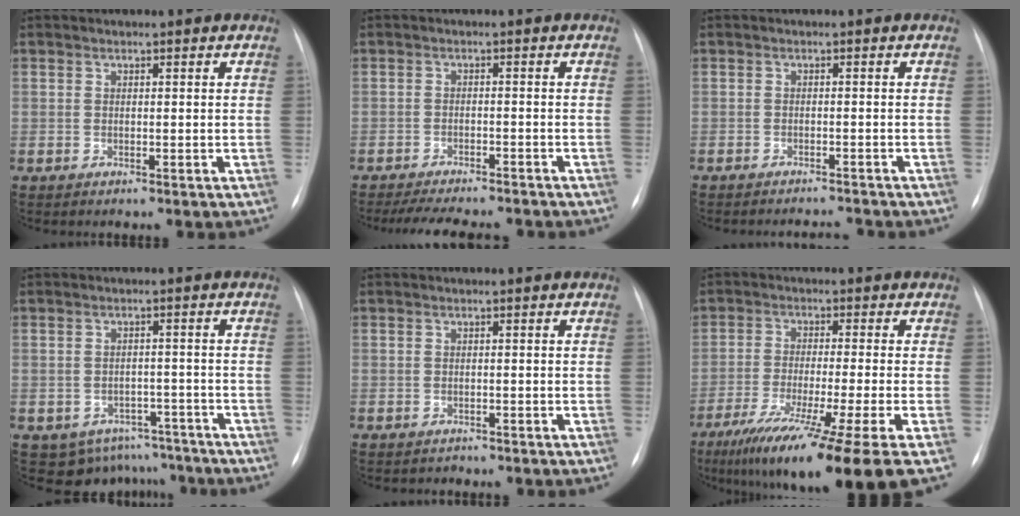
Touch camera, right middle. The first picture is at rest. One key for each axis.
{"total": 11.1, "fx": -9.9, "fy": 2.1, "fz": 4.5, "tx": -0.067, "ty": -0.005, "tz": -0.134}
{"total": 2.9, "fx": -2.9, "fy": -0.1, "fz": 0.1, "tx": 0.001, "ty": -0.010, "tz": -0.042}
{"total": 7.8, "fx": -6.0, "fy": 5.0, "fz": 0.3, "tx": 0.011, "ty": 0.022, "tz": -0.071}
{"total": 0.6, "fx": -0.4, "fy": 0.3, "fz": -0.4, "tx": 0.002, "ty": 0.000, "tz": -0.009}
{"total": 17.7, "fx": -11.7, "fy": -1.6, "fz": 13.2, "tx": -0.181, "ty": -0.057, "tz": -0.191}